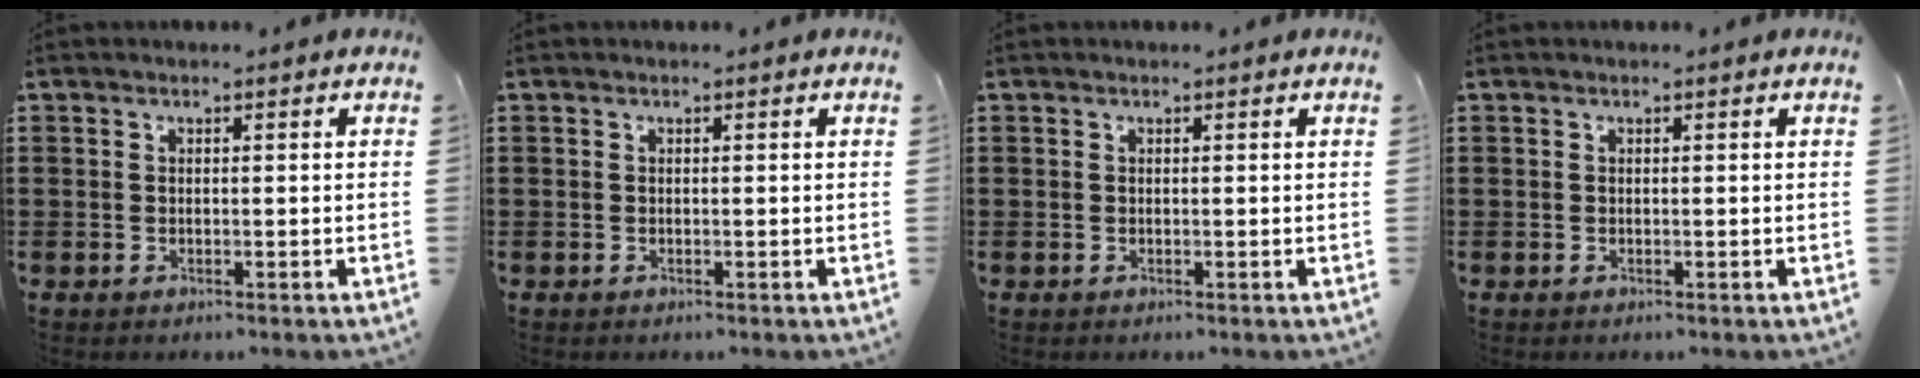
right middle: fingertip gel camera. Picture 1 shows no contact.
{"total": 0.0}
{"total": 0.0}
{"total": 0.0}